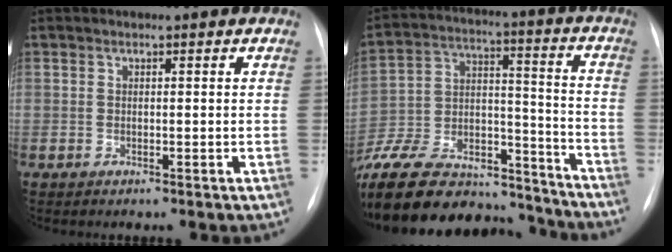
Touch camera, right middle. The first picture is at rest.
{"total": 32.0, "force": [-27.4, 10.6, 12.7], "torque": [-0.296, -0.015, -0.425]}